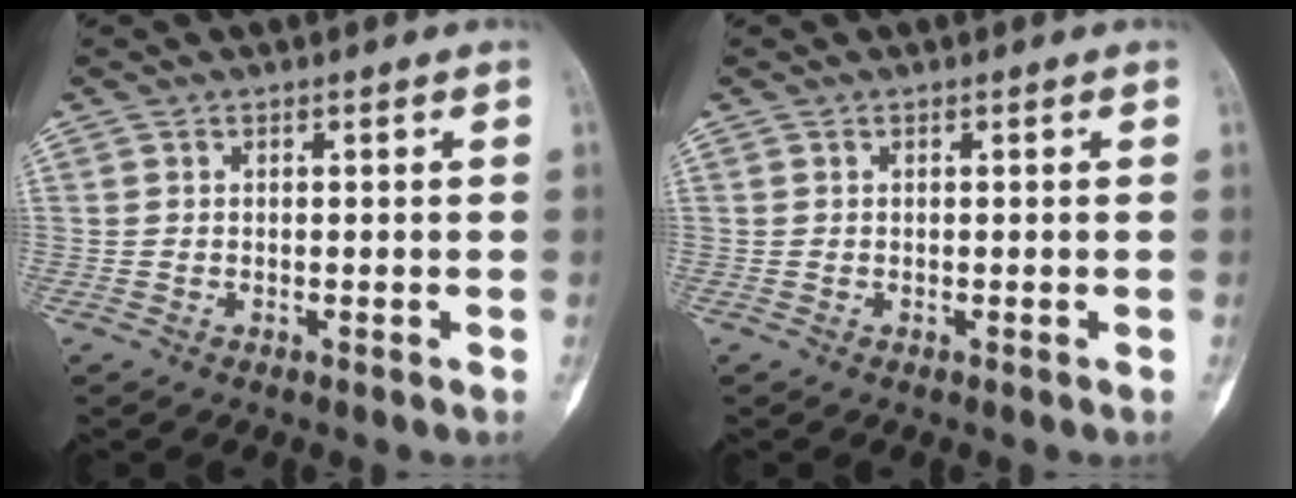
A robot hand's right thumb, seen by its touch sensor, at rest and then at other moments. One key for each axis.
{"total": 0.0}